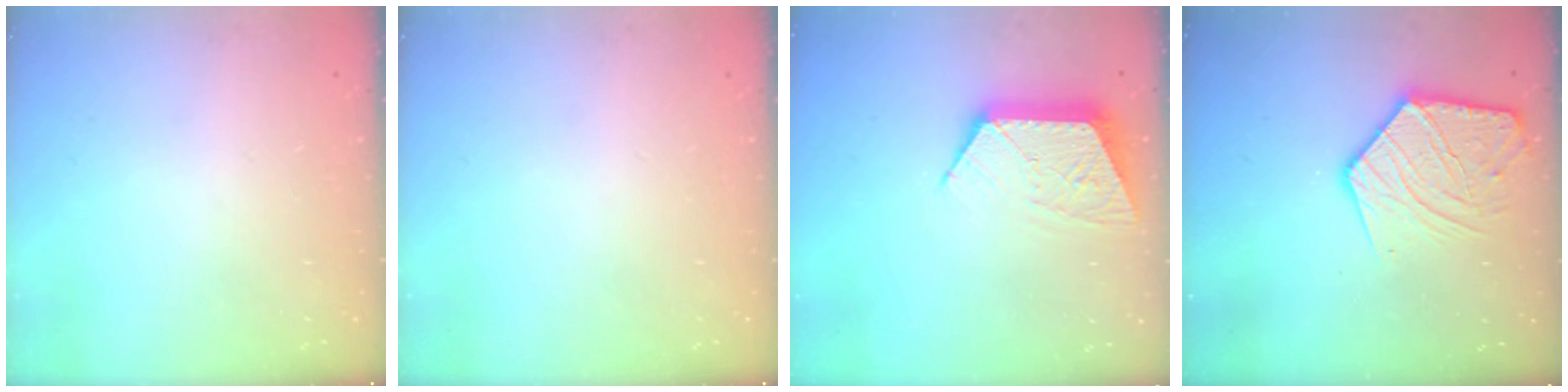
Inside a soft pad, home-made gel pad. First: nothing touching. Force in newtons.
{"total": 0.0}
{"total": 10.6, "press": 10.6, "slide": 0.7}
{"total": 14.5, "press": 14.4, "slide": 1.3}